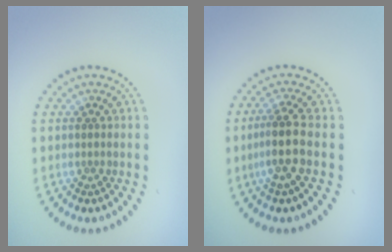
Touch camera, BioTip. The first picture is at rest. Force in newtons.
{"total": 3.2, "press": 2.6, "slide": 1.9}